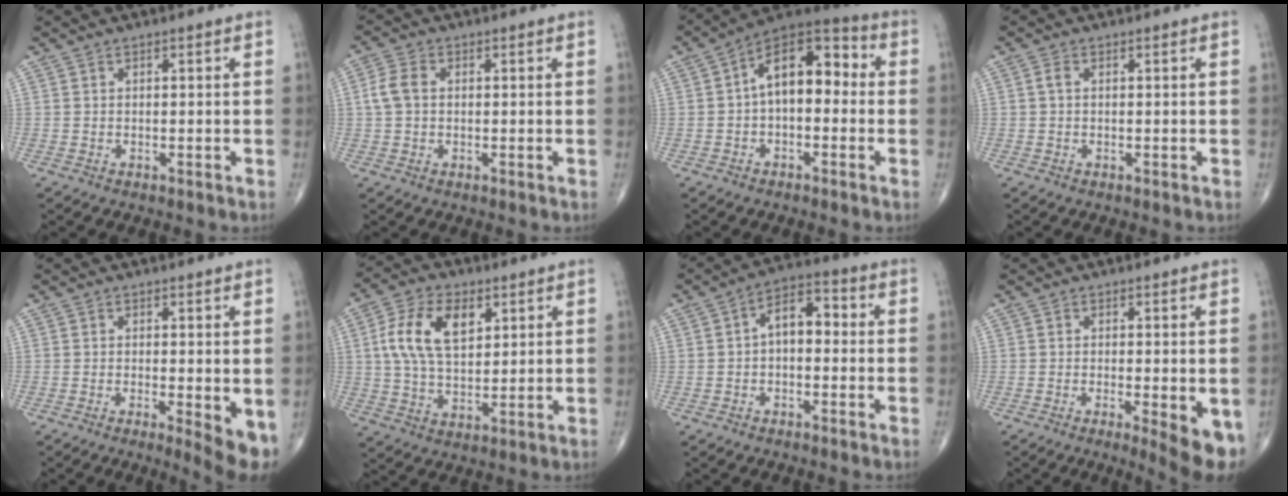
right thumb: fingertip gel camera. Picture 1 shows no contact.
{"total": 4.3, "force": [0.3, 3.0, 3.1], "torque": [-0.070, 0.012, 0.002]}
{"total": 13.0, "force": [0.3, 7.4, 10.7], "torque": [-0.132, 0.046, -0.013]}
{"total": 1.2, "force": [0.1, 0.7, 0.9], "torque": [-0.018, 0.002, -0.003]}
{"total": 5.9, "force": [-0.9, 1.5, 5.6], "torque": [-0.078, -0.017, -0.015]}
{"total": 12.7, "force": [3.9, 7.2, 9.7], "torque": [-0.170, -0.003, 0.071]}
{"total": 7.4, "force": [-0.1, 4.4, 5.9], "torque": [-0.072, 0.031, -0.015]}
{"total": 7.7, "force": [-2.4, 1.8, 7.1], "torque": [-0.093, -0.020, -0.034]}